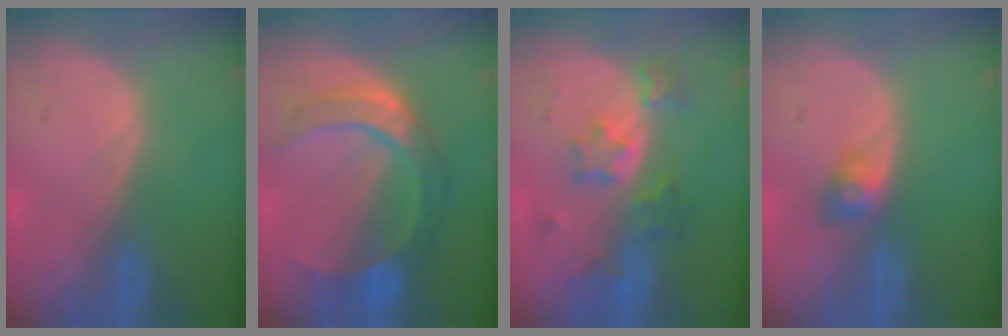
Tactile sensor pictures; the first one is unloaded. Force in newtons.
{"total": 8.3, "press": 8.3, "slide": 0.5}
{"total": 7.2, "press": 6.4, "slide": 3.1}
{"total": 3.0, "press": 2.6, "slide": 1.4}